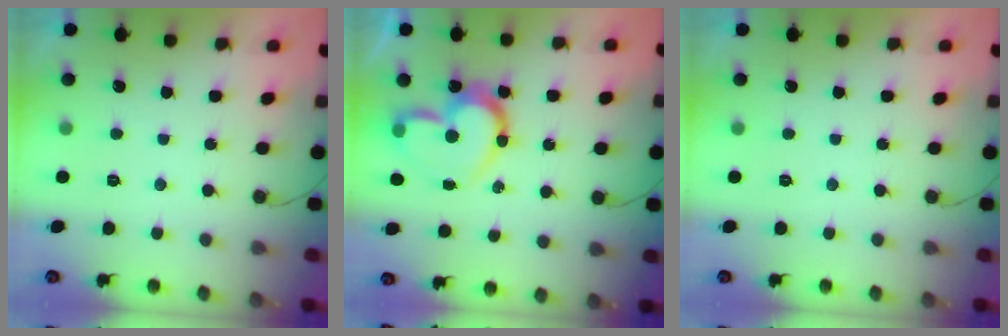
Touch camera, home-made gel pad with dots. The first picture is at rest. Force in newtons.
{"total": 17.3, "press": 17.3, "slide": 1.3}
{"total": 0.0}